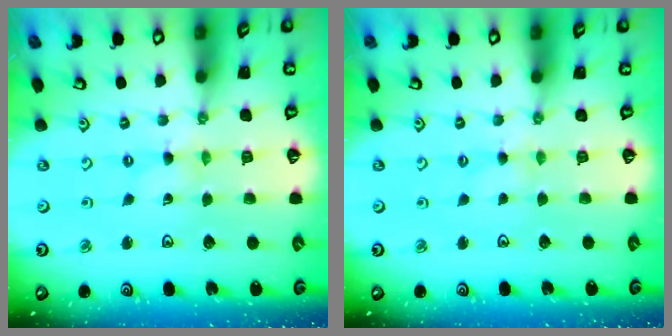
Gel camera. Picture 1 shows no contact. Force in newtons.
{"total": 2.2, "press": 2.2, "slide": 0.3}